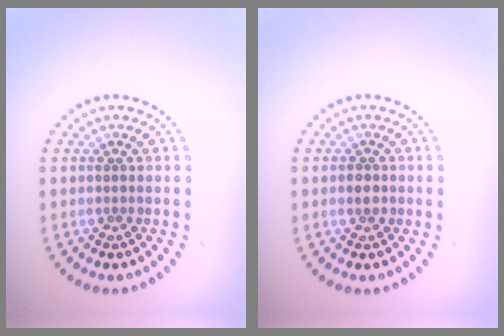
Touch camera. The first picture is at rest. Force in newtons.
{"total": 1.2, "press": 1.1, "slide": 0.2}